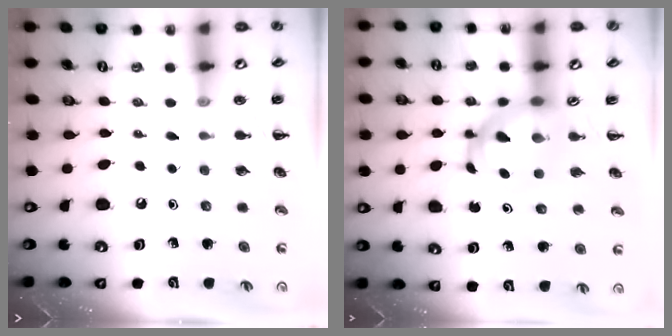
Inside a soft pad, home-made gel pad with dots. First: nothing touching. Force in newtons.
{"total": 5.0, "press": 4.8, "slide": 1.3}